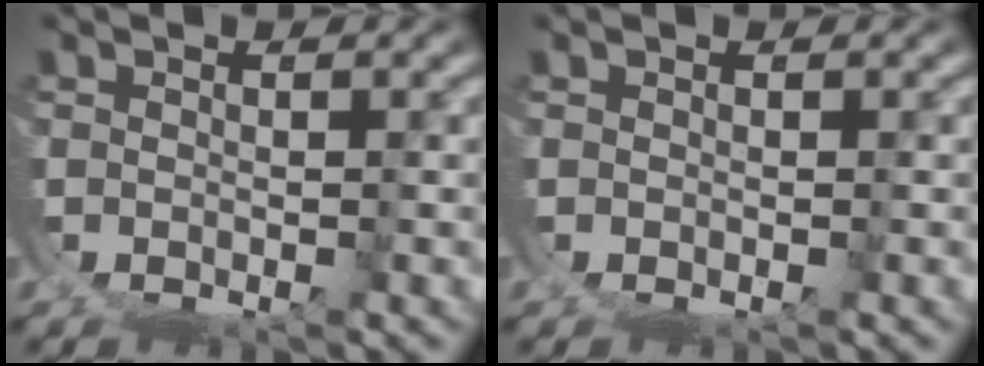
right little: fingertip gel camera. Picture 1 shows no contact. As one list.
[{"total": 0.0}]